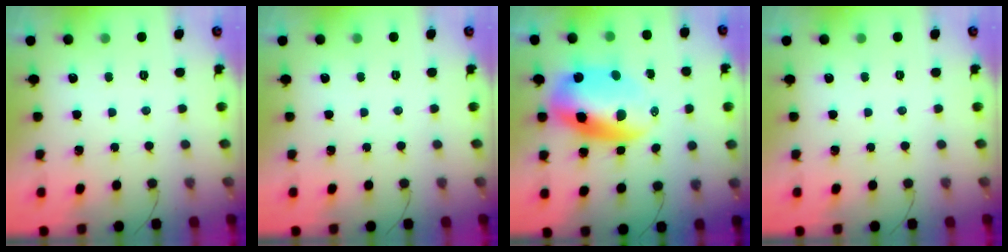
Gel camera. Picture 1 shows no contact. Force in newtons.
{"total": 0.0}
{"total": 12.4, "press": 12.0, "slide": 2.8}
{"total": 0.0}